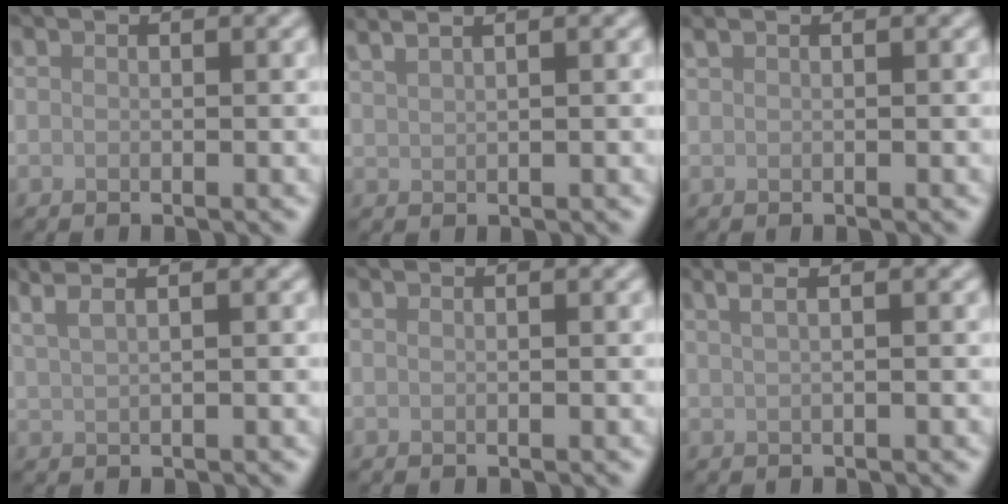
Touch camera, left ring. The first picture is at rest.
{"total": 3.5, "force": [2.6, 1.3, 1.9], "torque": [-0.016, 0.022, 0.018]}
{"total": 0.6, "force": [0.5, 0.1, 0.4], "torque": [-0.009, 0.007, 0.009]}
{"total": 3.9, "force": [2.6, 1.7, 2.4], "torque": [-0.026, 0.022, 0.017]}
{"total": 0.0}
{"total": 3.6, "force": [1.9, 1.8, 2.4], "torque": [-0.021, 0.020, 0.001]}